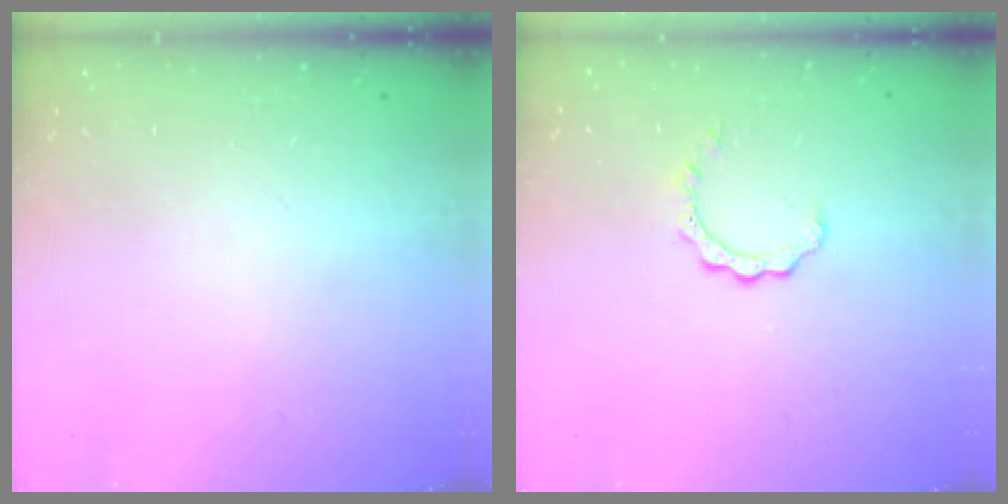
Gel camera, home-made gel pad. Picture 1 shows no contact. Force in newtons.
{"total": 2.4, "press": 2.4, "slide": 0.3}